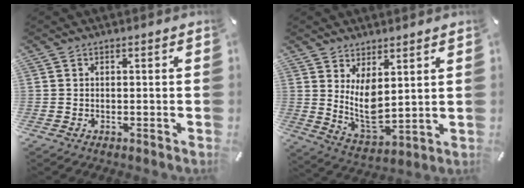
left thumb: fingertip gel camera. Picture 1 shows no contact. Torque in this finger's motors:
{"motor_torque": [-0.57, 2.25, 0.85, -0.04, 0.47]}